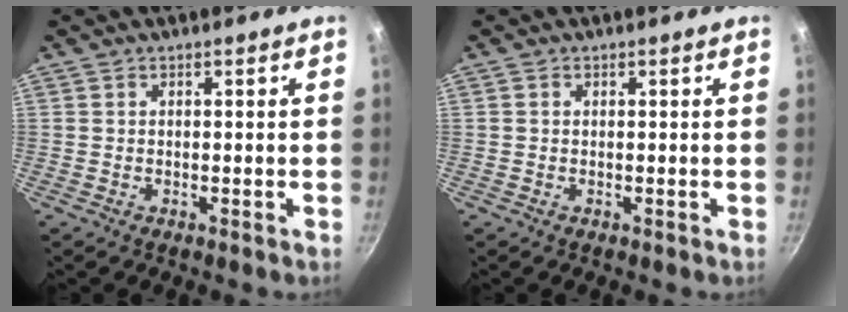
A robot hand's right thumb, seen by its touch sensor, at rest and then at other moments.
{"total": 0.0}